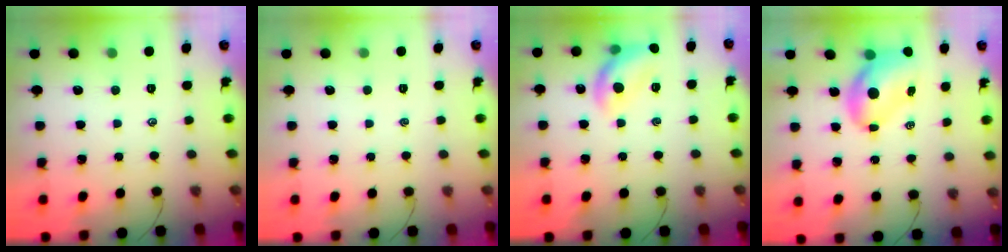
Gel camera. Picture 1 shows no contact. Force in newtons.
{"total": 0.0}
{"total": 12.5, "press": 12.4, "slide": 1.7}
{"total": 7.7, "press": 7.4, "slide": 2.2}